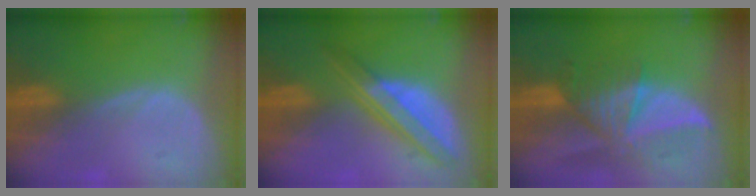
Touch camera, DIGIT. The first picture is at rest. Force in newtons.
{"total": 7.7, "press": 6.5, "slide": 4.1}
{"total": 9.3, "press": 8.4, "slide": 4.0}